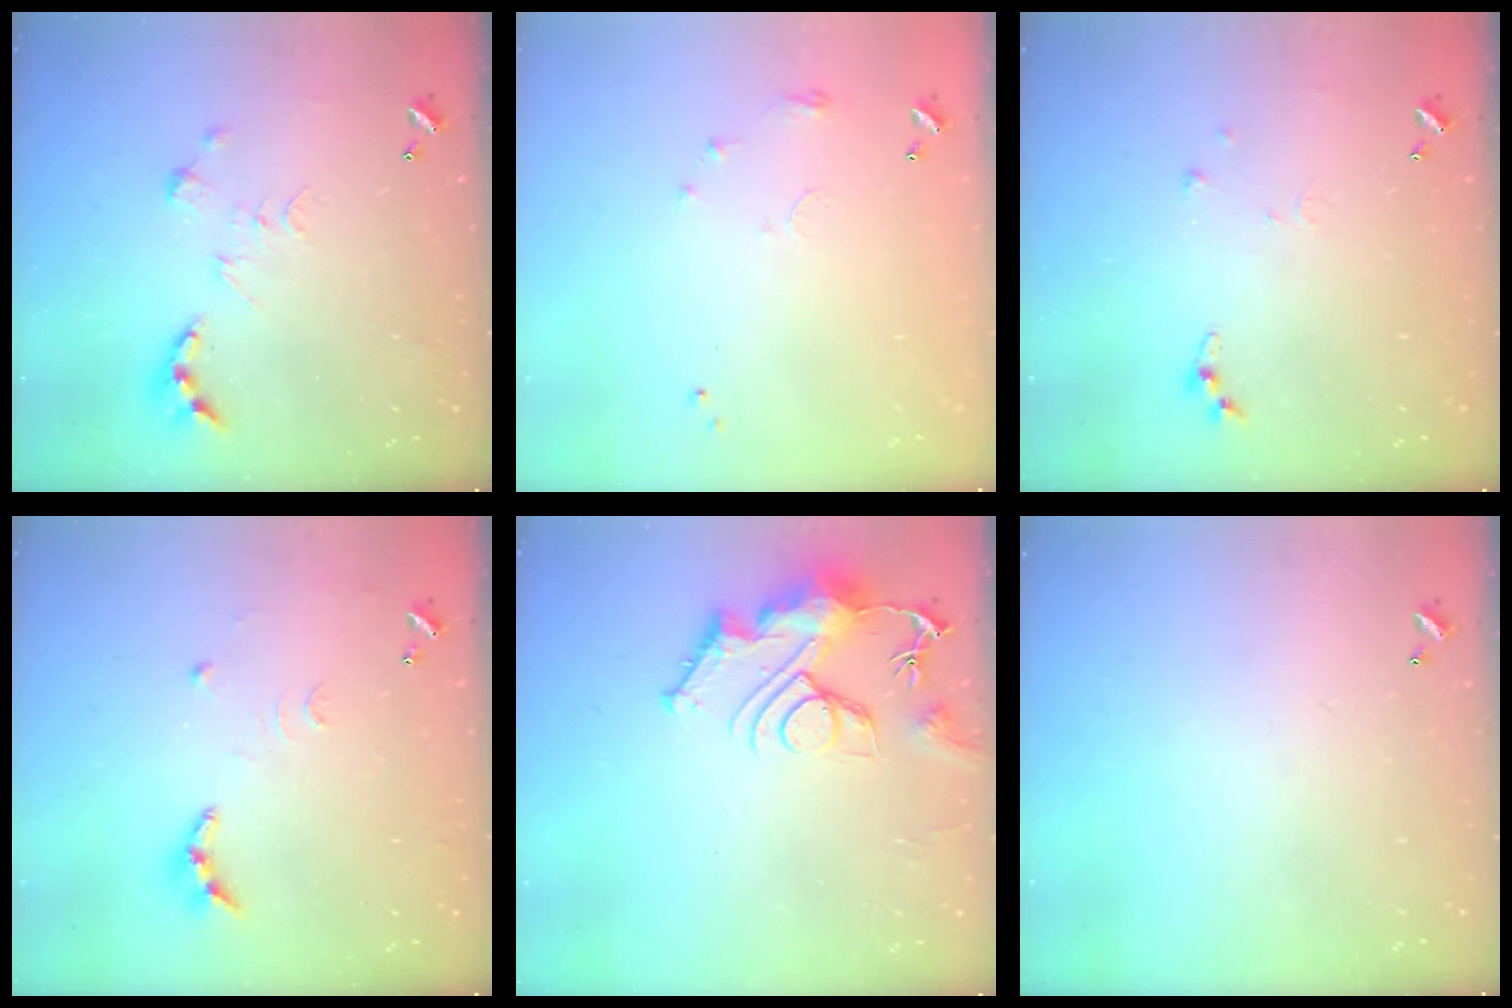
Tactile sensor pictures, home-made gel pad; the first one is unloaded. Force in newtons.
{"total": 6.3, "press": 6.3, "slide": 0.9}
{"total": 5.1, "press": 5.0, "slide": 0.8}
{"total": 9.0, "press": 9.0, "slide": 0.5}
{"total": 11.9, "press": 11.8, "slide": 1.6}
{"total": 0.0}